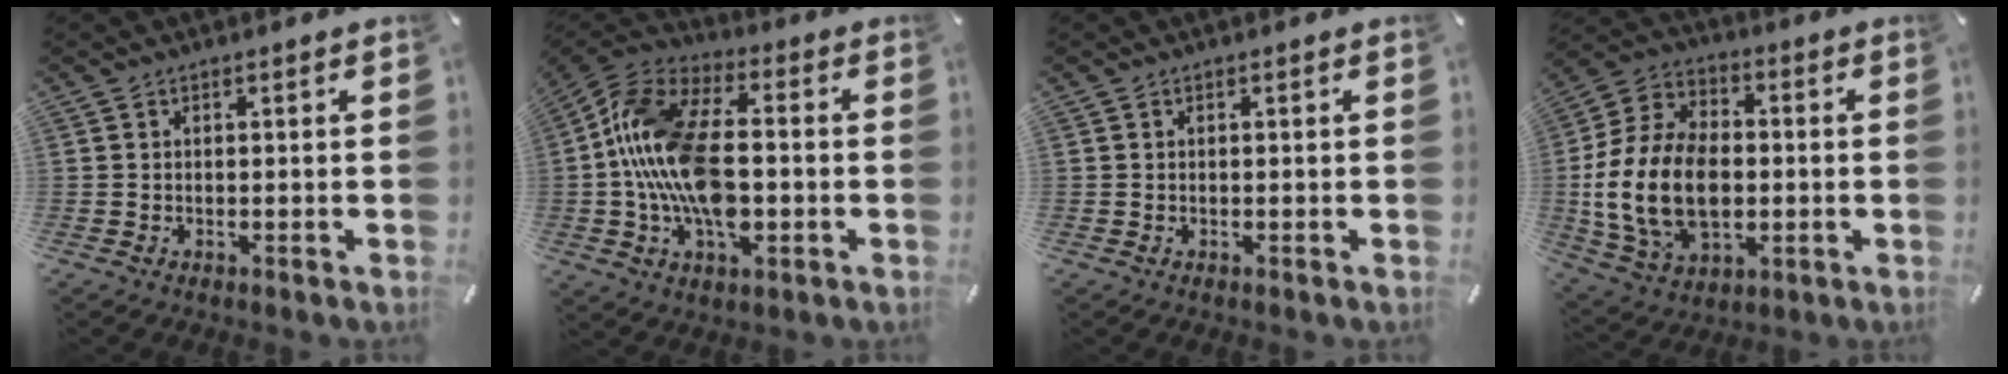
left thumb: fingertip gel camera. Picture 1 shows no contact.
{"total": 18.4, "force": [-2.7, 11.1, 14.4], "torque": [-0.310, 0.010, -0.051]}
{"total": 0.0}
{"total": 19.6, "force": [-2.5, 13.9, 13.5], "torque": [-0.302, 0.006, -0.046]}